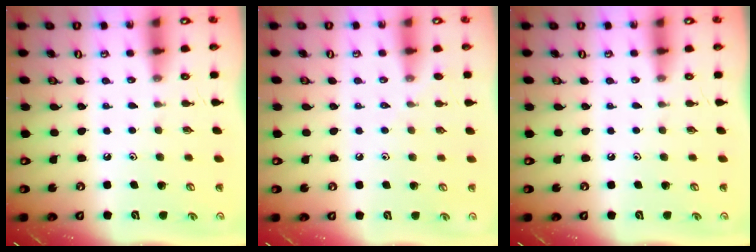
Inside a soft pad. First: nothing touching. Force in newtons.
{"total": 3.5, "press": 3.5, "slide": 0.6}
{"total": 0.0}